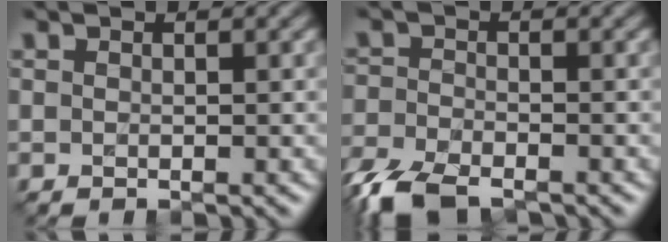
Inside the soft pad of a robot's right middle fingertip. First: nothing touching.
{"total": 7.7, "force": [-6.3, 2.9, 3.4], "torque": [-0.074, -0.034, -0.117]}